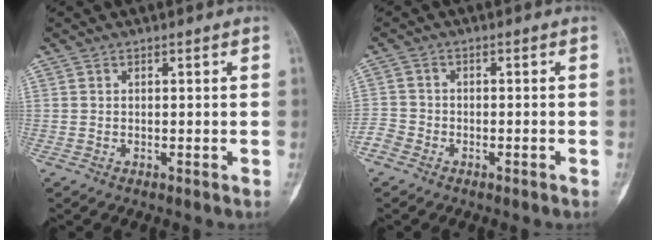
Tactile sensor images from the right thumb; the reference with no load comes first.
{"total": 3.0, "force": [-2.2, 1.9, 0.7], "torque": [-0.011, 0.012, -0.047]}